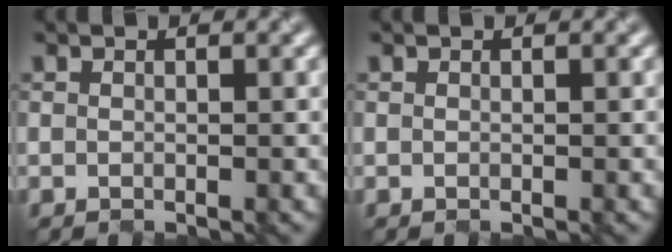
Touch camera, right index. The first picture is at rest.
{"total": 0.0}